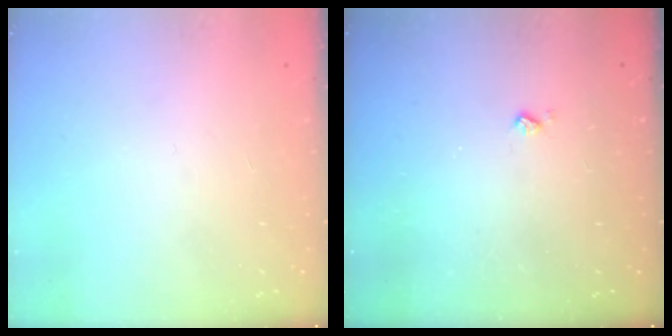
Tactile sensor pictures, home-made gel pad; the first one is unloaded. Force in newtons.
{"total": 2.2, "press": 2.2, "slide": 0.4}